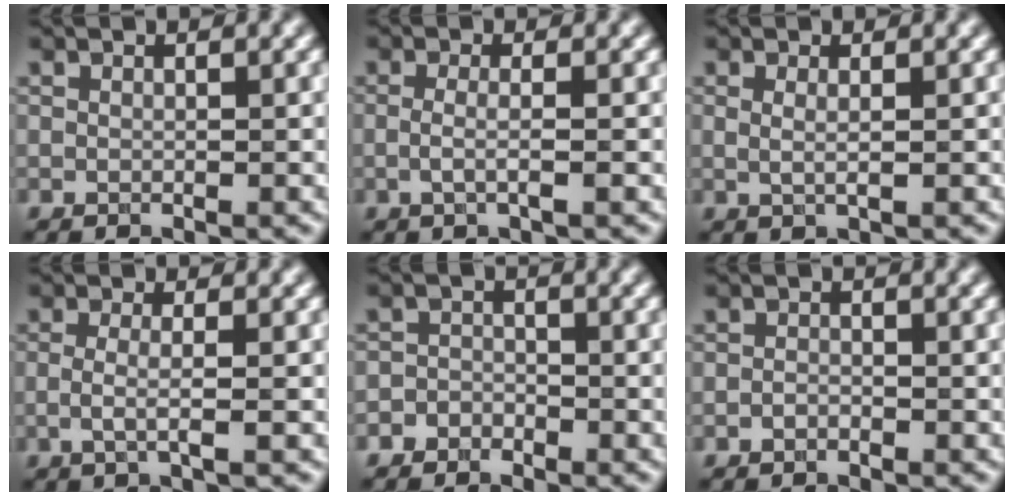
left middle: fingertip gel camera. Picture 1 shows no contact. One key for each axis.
{"total": 1.9, "fx": -0.2, "fy": 0.6, "fz": 1.8, "tx": -0.033, "ty": -0.006, "tz": -0.010}
{"total": 1.3, "fx": 0.2, "fy": 0.5, "fz": 1.2, "tx": -0.019, "ty": -0.004, "tz": -0.002}
{"total": 2.2, "fx": -0.3, "fy": 0.6, "fz": 2.1, "tx": -0.040, "ty": -0.008, "tz": -0.010}
{"total": 1.5, "fx": -1.1, "fy": 1.0, "fz": 0.1, "tx": 0.013, "ty": 0.007, "tz": -0.026}
{"total": 0.6, "fx": -0.5, "fy": 0.3, "fz": 0.3, "tx": -0.007, "ty": -0.001, "tz": -0.010}